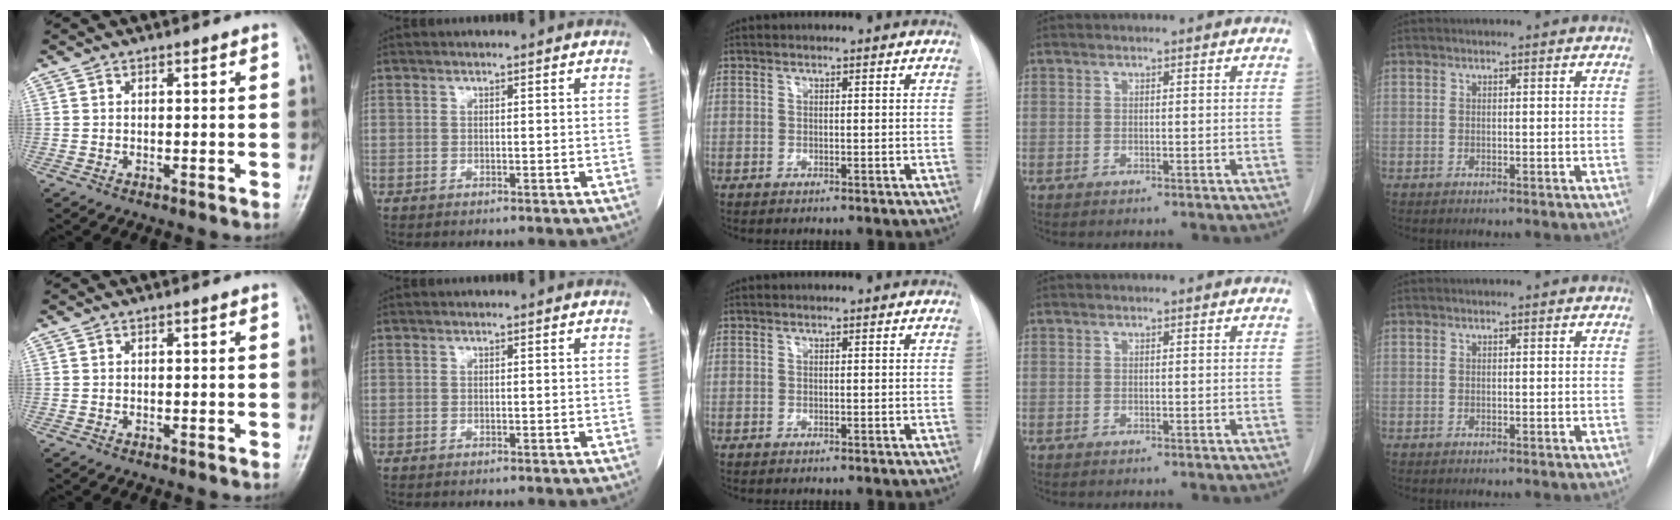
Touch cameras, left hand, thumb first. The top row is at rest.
{}